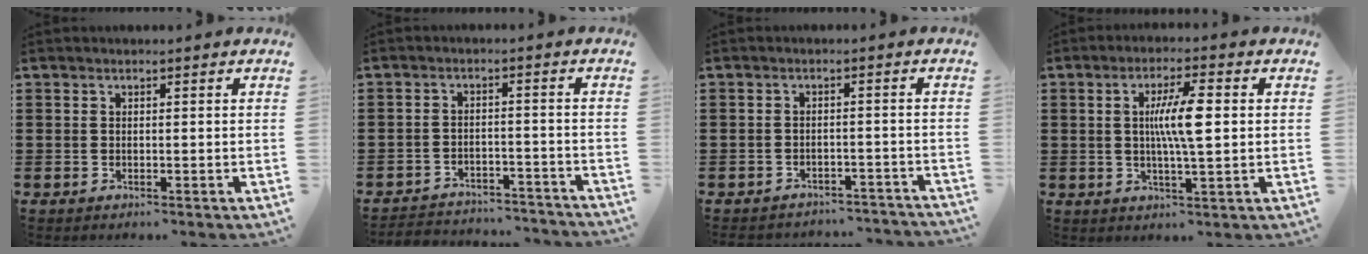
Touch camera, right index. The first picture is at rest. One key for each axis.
{"total": 3.5, "fx": -3.5, "fy": 0.4, "fz": 0.2, "tx": -0.009, "ty": 0.003, "tz": -0.074}
{"total": 2.4, "fx": -2.4, "fy": 0.3, "fz": 0.1, "tx": -0.008, "ty": 0.000, "tz": -0.051}
{"total": 7.5, "fx": 0.8, "fy": 1.3, "fz": 7.4, "tx": -0.136, "ty": 0.002, "tz": 0.009}